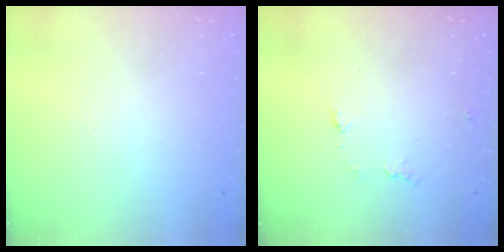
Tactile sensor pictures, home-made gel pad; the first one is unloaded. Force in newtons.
{"total": 4.8, "press": 4.7, "slide": 0.5}